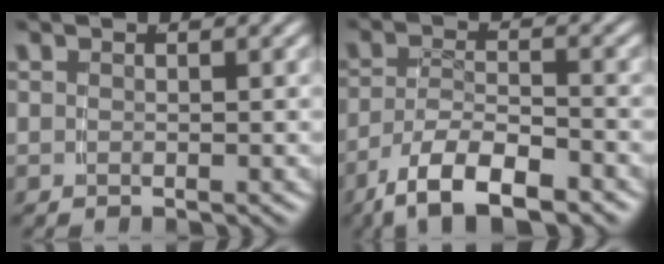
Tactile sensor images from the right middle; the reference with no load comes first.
{"total": 6.6, "force": [-4.3, 2.8, 4.2], "torque": [-0.075, -0.020, -0.060]}